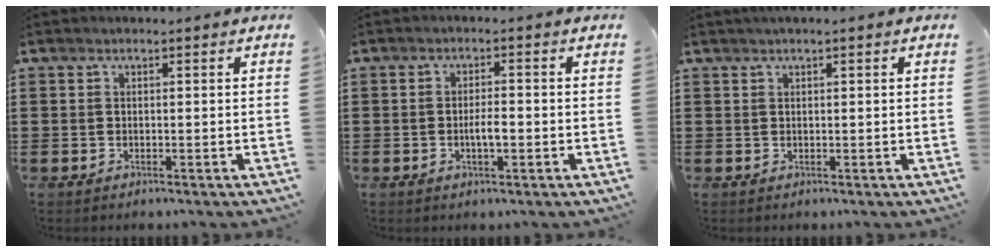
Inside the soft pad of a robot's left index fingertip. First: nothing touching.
{"total": 2.9, "force": [-0.7, 0.9, 2.7], "torque": [-0.050, 0.003, -0.013]}
{"total": 0.7, "force": [0.4, 0.0, 0.6], "torque": [-0.012, 0.001, 0.006]}